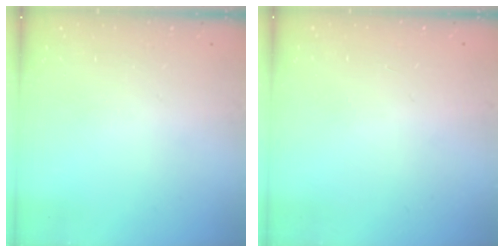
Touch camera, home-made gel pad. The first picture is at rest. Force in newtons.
{"total": 0.9, "press": 0.9, "slide": 0.0}